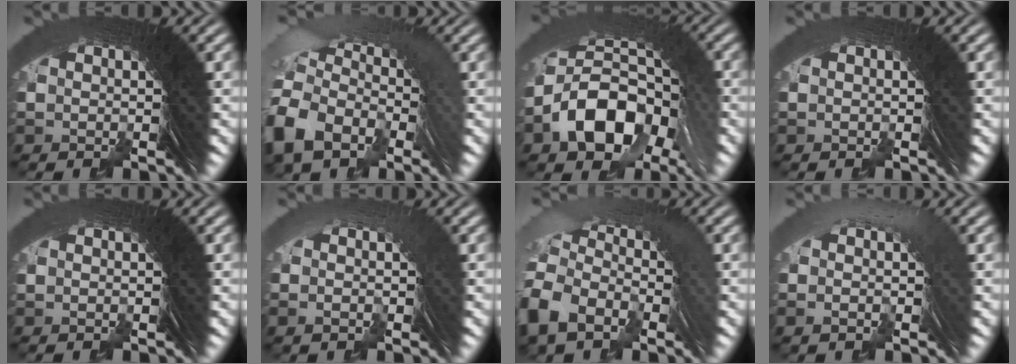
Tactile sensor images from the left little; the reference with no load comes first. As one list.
[{"total": 6.1, "force": [0.4, 4.6, 3.9], "torque": [-0.095, -0.005, 0.014]}, {"total": 9.8, "force": [1.6, 5.9, 7.7], "torque": [-0.159, -0.008, 0.030]}, {"total": 0.9, "force": [-0.5, -0.4, -0.6], "torque": [0.012, 0.004, -0.008]}, {"total": 0.0}, {"total": 0.6, "force": [-0.6, -0.1, -0.1], "torque": [0.026, 0.012, -0.014]}, {"total": 4.7, "force": [0.3, 3.5, 3.1], "torque": [-0.074, 0.007, 0.009]}, {"total": 1.4, "force": [0.5, 0.5, 1.2], "torque": [0.012, 0.022, -0.001]}]